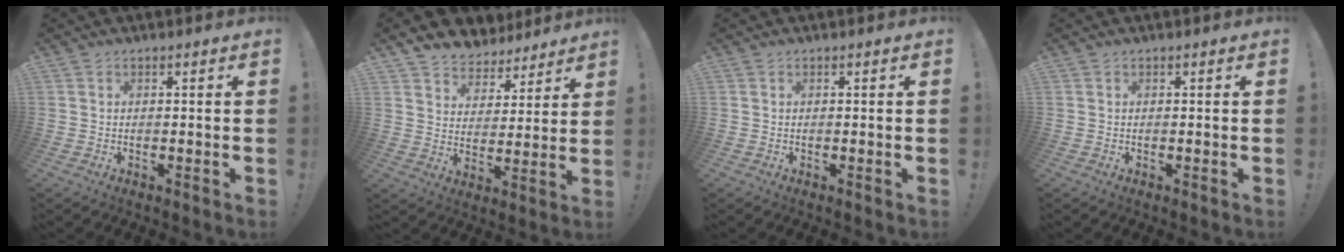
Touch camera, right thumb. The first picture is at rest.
{"total": 6.7, "force": [5.1, 4.2, 0.7], "torque": [-0.015, -0.051, 0.101]}
{"total": 0.0}
{"total": 0.0}